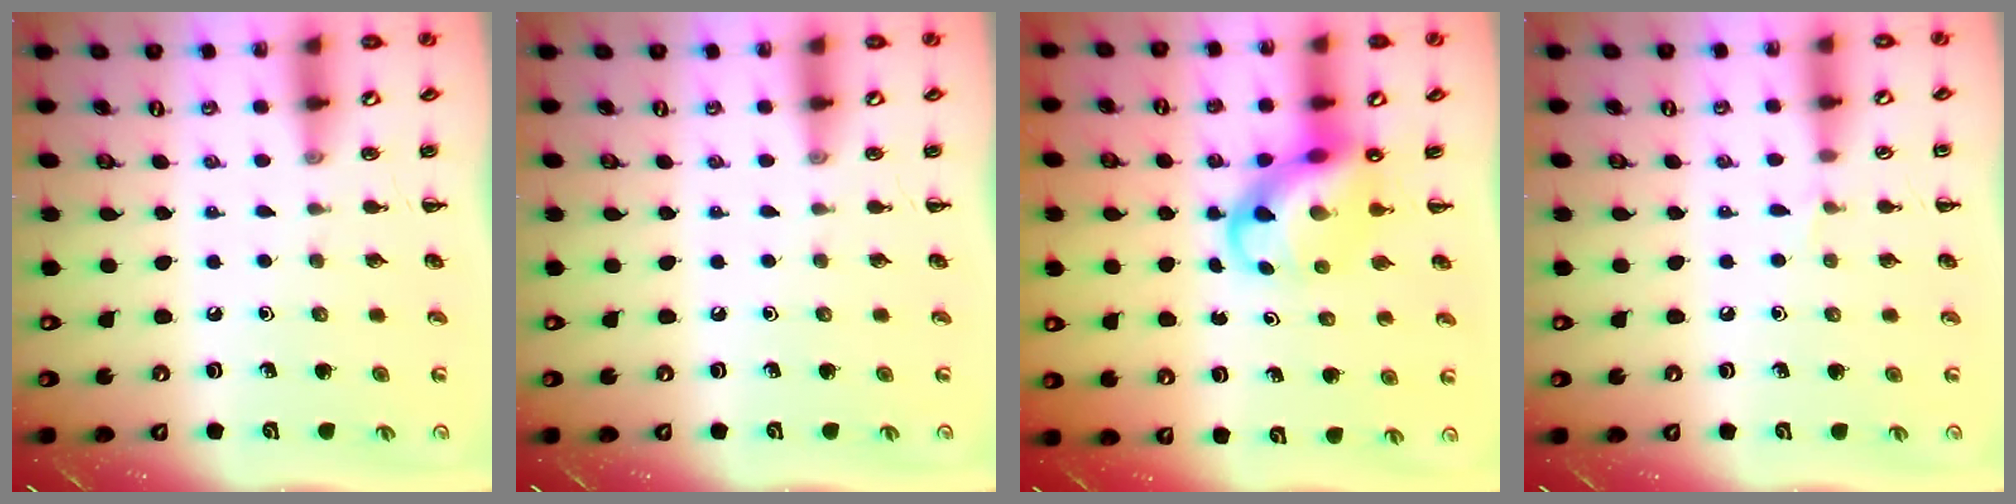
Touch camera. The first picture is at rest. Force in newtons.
{"total": 0.0}
{"total": 8.7, "press": 8.3, "slide": 2.5}
{"total": 3.4, "press": 3.2, "slide": 1.3}